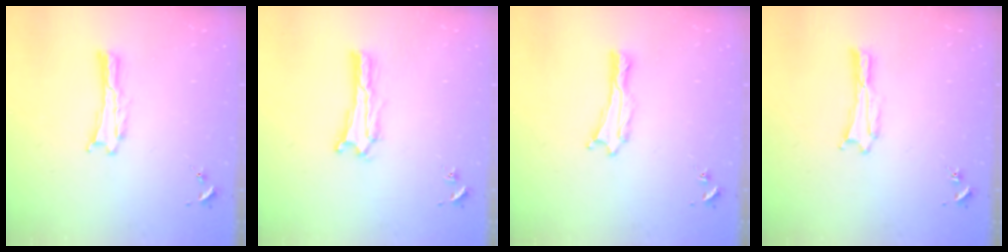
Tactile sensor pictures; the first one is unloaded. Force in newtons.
{"total": 0.6, "press": 0.5, "slide": 0.2}
{"total": 0.0}
{"total": 0.0}